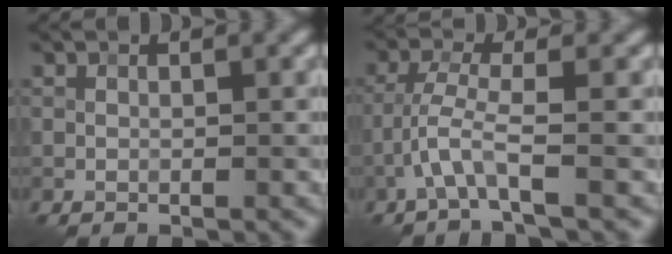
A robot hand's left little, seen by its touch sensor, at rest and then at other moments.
{"total": 3.0, "force": [-1.5, 0.0, 2.6], "torque": [-0.056, 0.011, -0.039]}